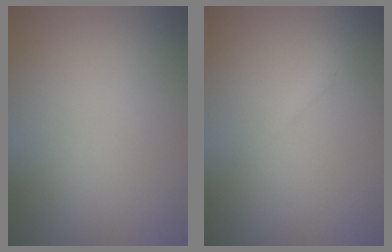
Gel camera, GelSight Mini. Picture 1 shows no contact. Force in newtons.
{"total": 1.1, "press": 1.1, "slide": 0.0}